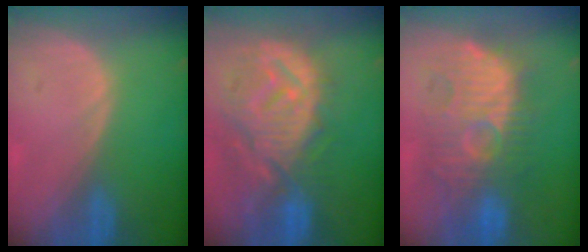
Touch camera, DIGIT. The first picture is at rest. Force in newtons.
{"total": 12.3, "press": 11.0, "slide": 5.4}
{"total": 11.2, "press": 11.0, "slide": 2.0}